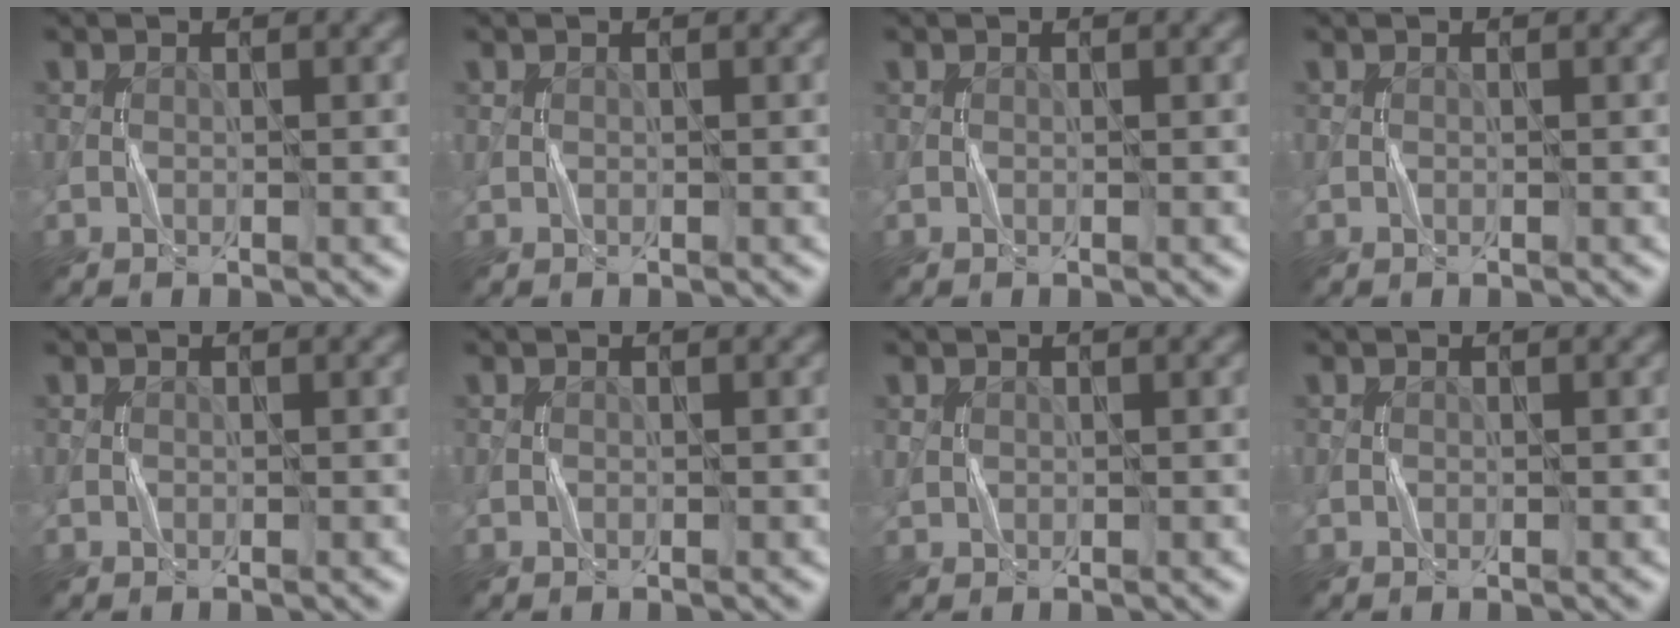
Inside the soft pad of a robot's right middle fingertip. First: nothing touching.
{"total": 0.0}
{"total": 0.0}
{"total": 0.0}
{"total": 0.0}
{"total": 0.0}
{"total": 0.6, "force": [0.3, 0.5, 0.2], "torque": [-0.005, 0.000, 0.010]}
{"total": 0.0}